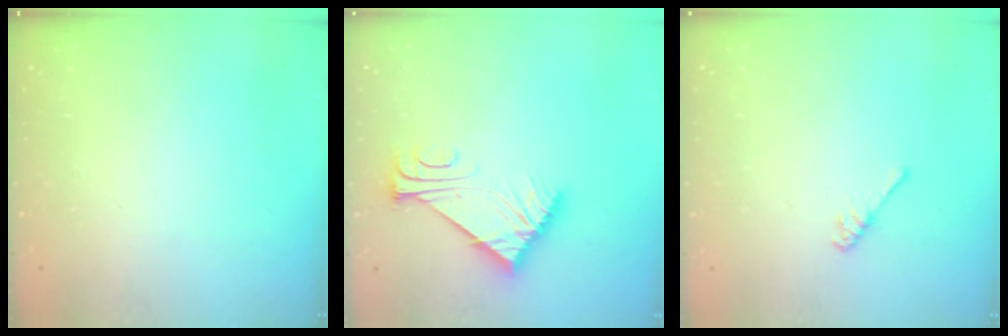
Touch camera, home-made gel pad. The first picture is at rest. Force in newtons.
{"total": 7.6, "press": 7.6, "slide": 0.9}
{"total": 3.1, "press": 3.1, "slide": 0.5}